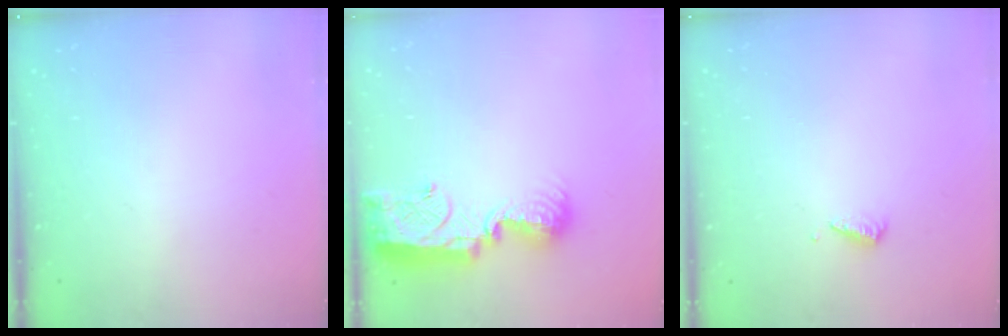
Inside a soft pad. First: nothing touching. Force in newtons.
{"total": 12.8, "press": 12.7, "slide": 1.1}
{"total": 3.1, "press": 3.1, "slide": 0.2}